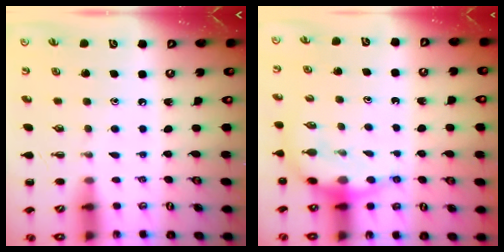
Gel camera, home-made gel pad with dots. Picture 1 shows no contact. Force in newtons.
{"total": 8.8, "press": 8.7, "slide": 1.4}